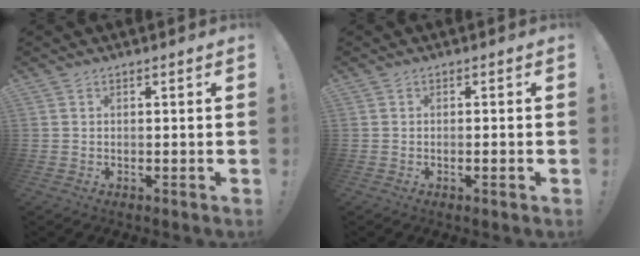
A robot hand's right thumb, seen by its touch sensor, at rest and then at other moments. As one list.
[{"total": 1.4, "force": [-0.5, -0.2, 1.3], "torque": [-0.028, 0.001, -0.009]}]